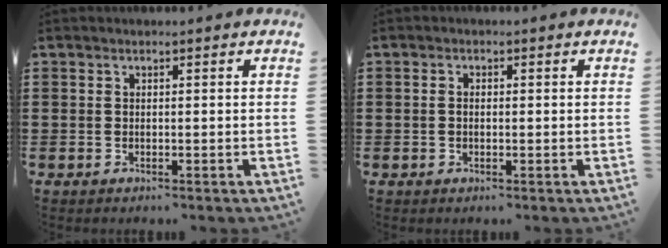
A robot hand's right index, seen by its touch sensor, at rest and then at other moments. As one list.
[{"total": 0.9, "force": [0.0, 0.5, 0.7], "torque": [-0.017, 0.002, -0.001]}]